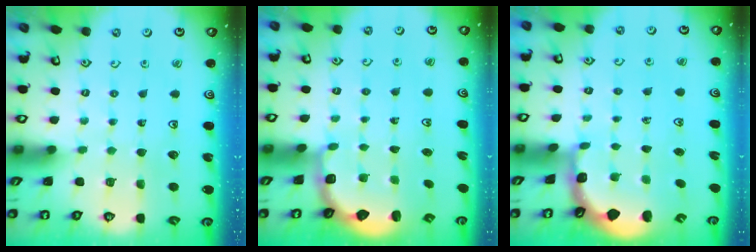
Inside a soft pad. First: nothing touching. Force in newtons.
{"total": 2.8, "press": 2.1, "slide": 1.8}
{"total": 1.7, "press": 1.6, "slide": 0.4}